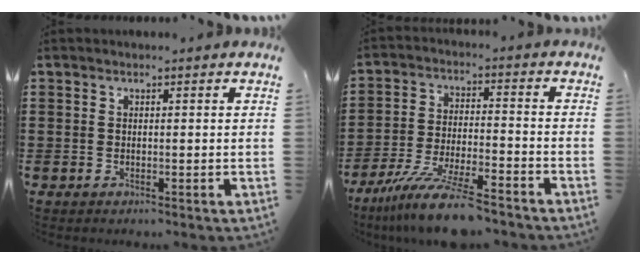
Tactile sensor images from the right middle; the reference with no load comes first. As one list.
[{"total": 11.0, "force": [-9.2, 0.8, 5.9], "torque": [-0.119, 0.008, -0.178]}]